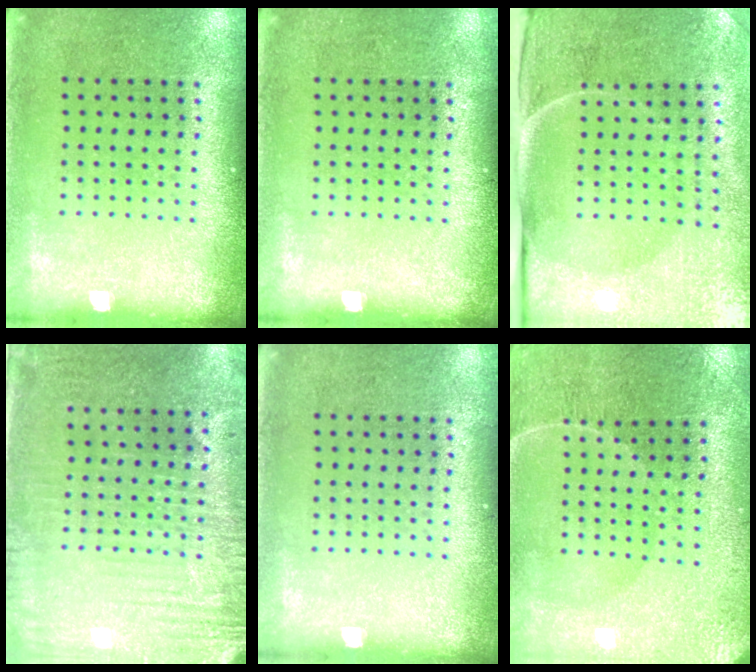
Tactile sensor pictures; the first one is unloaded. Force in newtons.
{"total": 0.0}
{"total": 5.0, "press": 3.9, "slide": 3.0}
{"total": 3.1, "press": 2.7, "slide": 1.5}
{"total": 0.0}
{"total": 0.9, "press": 0.8, "slide": 0.3}